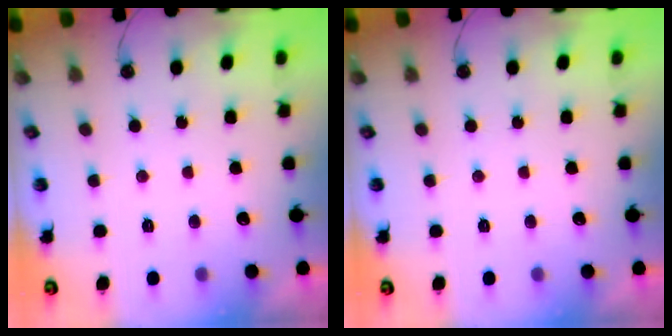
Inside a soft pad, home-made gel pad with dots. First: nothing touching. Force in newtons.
{"total": 0.0}